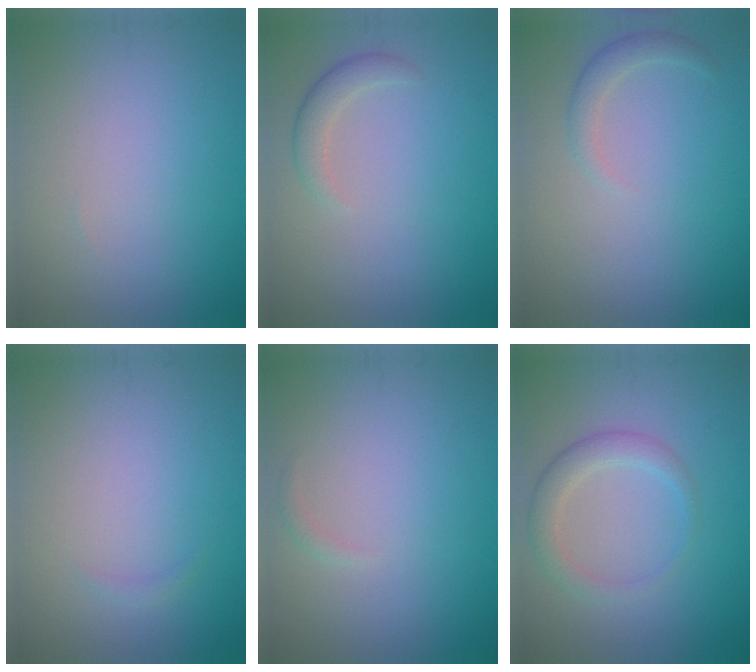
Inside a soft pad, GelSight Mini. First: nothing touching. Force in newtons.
{"total": 1.8, "press": 1.8, "slide": 0.3}
{"total": 1.5, "press": 1.5, "slide": 0.1}
{"total": 0.5, "press": 0.5, "slide": 0.1}
{"total": 0.6, "press": 0.6, "slide": 0.1}
{"total": 2.6, "press": 2.6, "slide": 0.4}